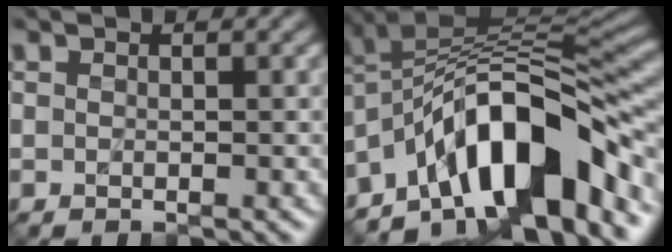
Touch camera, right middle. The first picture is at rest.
{"total": 12.6, "force": [-6.1, 4.9, 9.8], "torque": [-0.134, 0.022, -0.120]}